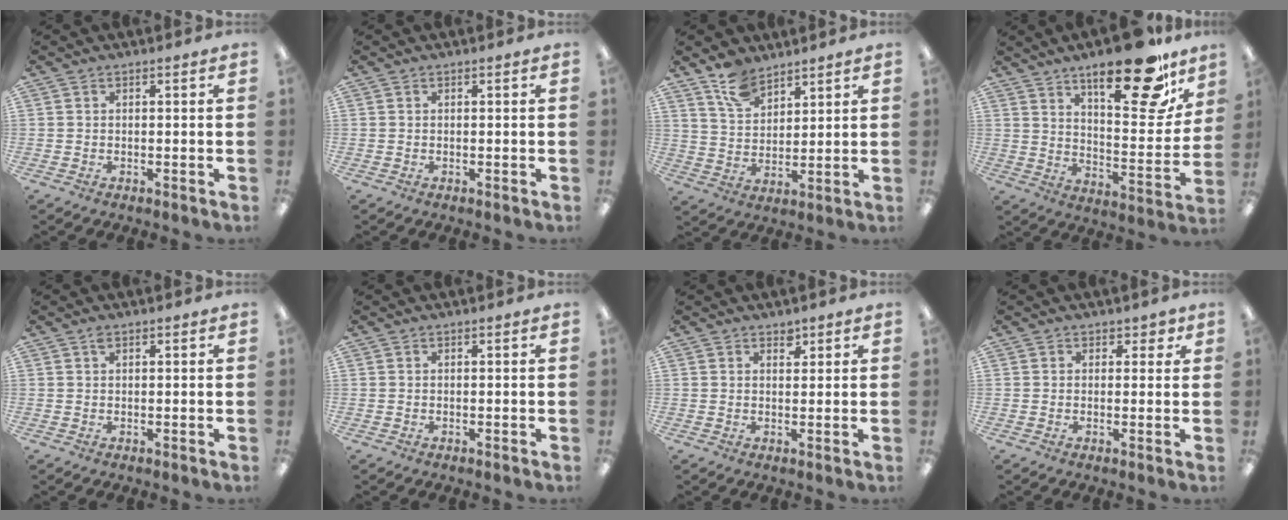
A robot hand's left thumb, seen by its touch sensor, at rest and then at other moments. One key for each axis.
{"total": 0.0}
{"total": 8.9, "fx": 7.0, "fy": 4.5, "fz": 3.3, "tx": -0.070, "ty": -0.031, "tz": 0.131}
{"total": 21.2, "fx": 14.5, "fy": 7.0, "fz": 13.8, "tx": -0.193, "ty": -0.094, "tz": 0.231}
{"total": 1.4, "fx": 0.7, "fy": 0.7, "fz": 1.0, "tx": -0.022, "ty": 0.004, "tz": 0.013}
{"total": 0.0}
{"total": 1.9, "fx": 1.5, "fy": 1.0, "fz": 0.6, "tx": 0.004, "ty": -0.007, "tz": 0.025}
{"total": 2.1, "fx": 1.1, "fy": 1.6, "fz": 0.6, "tx": 0.003, "ty": 0.000, "tz": 0.017}